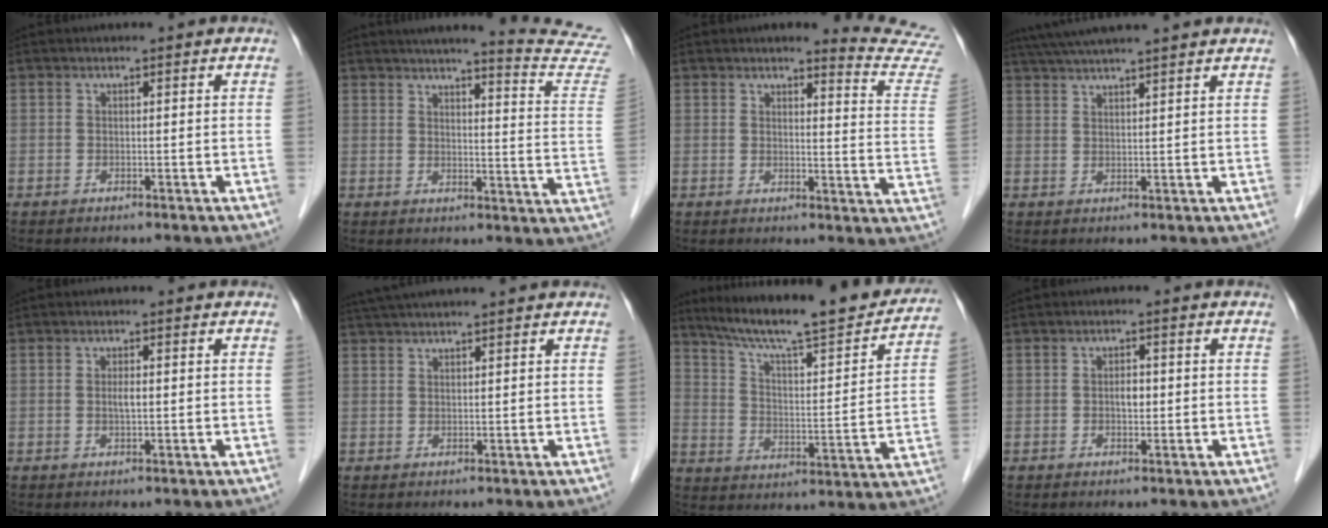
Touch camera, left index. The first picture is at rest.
{"total": 19.7, "force": [18.7, -0.7, 6.2], "torque": [-0.076, -0.106, 0.197]}
{"total": 10.8, "force": [10.7, -0.9, 1.3], "torque": [-0.002, -0.101, 0.094]}
{"total": 12.3, "force": [10.7, -0.1, 6.0], "torque": [-0.106, 0.043, 0.151]}
{"total": 1.3, "force": [0.0, 0.3, 1.2], "torque": [-0.025, 0.001, 0.001]}
{"total": 8.8, "force": [7.8, -0.4, 4.1], "torque": [-0.068, 0.044, 0.110]}
{"total": 23.7, "force": [20.6, 2.6, 11.4], "torque": [-0.182, -0.020, 0.287]}
{"total": 1.7, "force": [-0.1, 1.0, 1.4], "torque": [-0.023, 0.003, -0.002]}